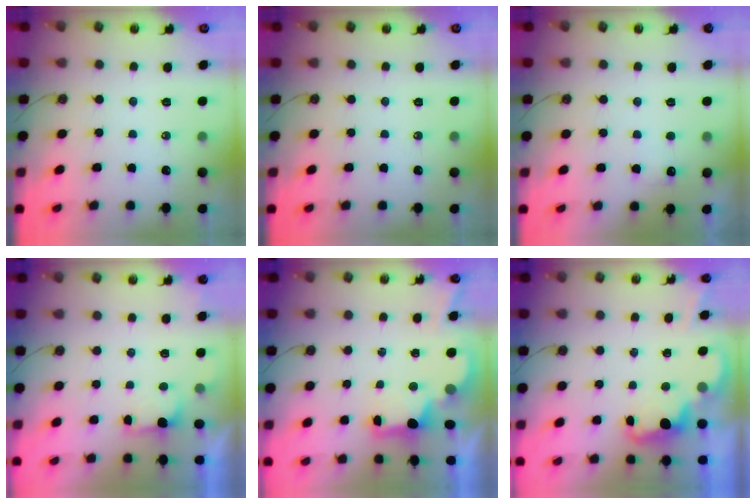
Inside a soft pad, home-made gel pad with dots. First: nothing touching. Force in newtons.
{"total": 0.0}
{"total": 4.9, "press": 4.7, "slide": 1.1}
{"total": 1.2, "press": 0.9, "slide": 0.8}
{"total": 2.5, "press": 2.4, "slide": 0.7}
{"total": 2.2, "press": 2.1, "slide": 0.5}